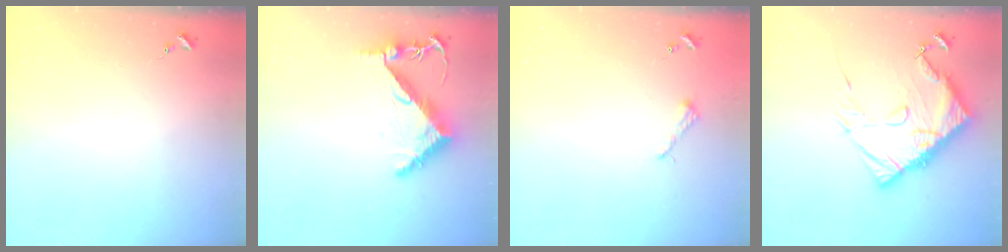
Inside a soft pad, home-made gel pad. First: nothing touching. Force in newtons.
{"total": 7.8, "press": 7.7, "slide": 1.0}
{"total": 2.6, "press": 2.6, "slide": 0.3}
{"total": 18.0, "press": 17.9, "slide": 1.9}